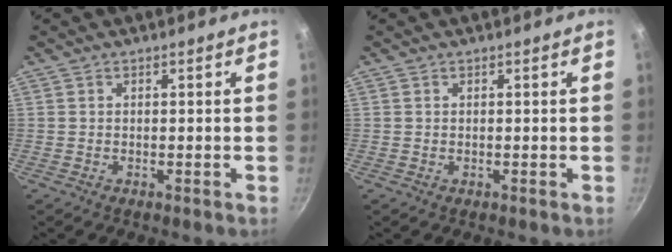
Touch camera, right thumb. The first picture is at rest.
{"total": 0.0}